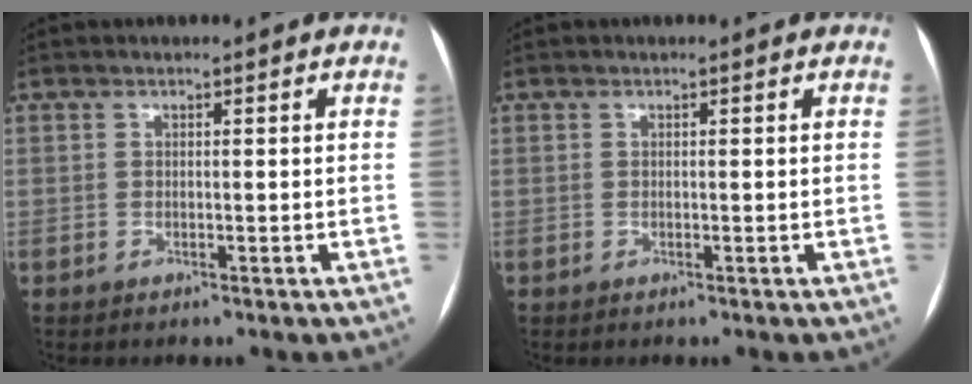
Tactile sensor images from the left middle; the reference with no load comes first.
{"total": 0.0}